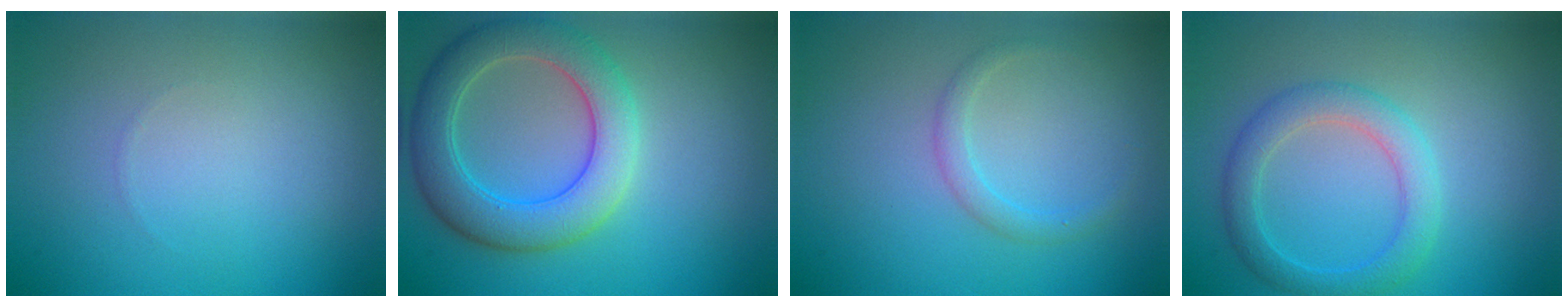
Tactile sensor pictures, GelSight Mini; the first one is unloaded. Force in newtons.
{"total": 6.6, "press": 6.6, "slide": 0.3}
{"total": 1.5, "press": 1.5, "slide": 0.1}
{"total": 3.4, "press": 3.4, "slide": 0.2}